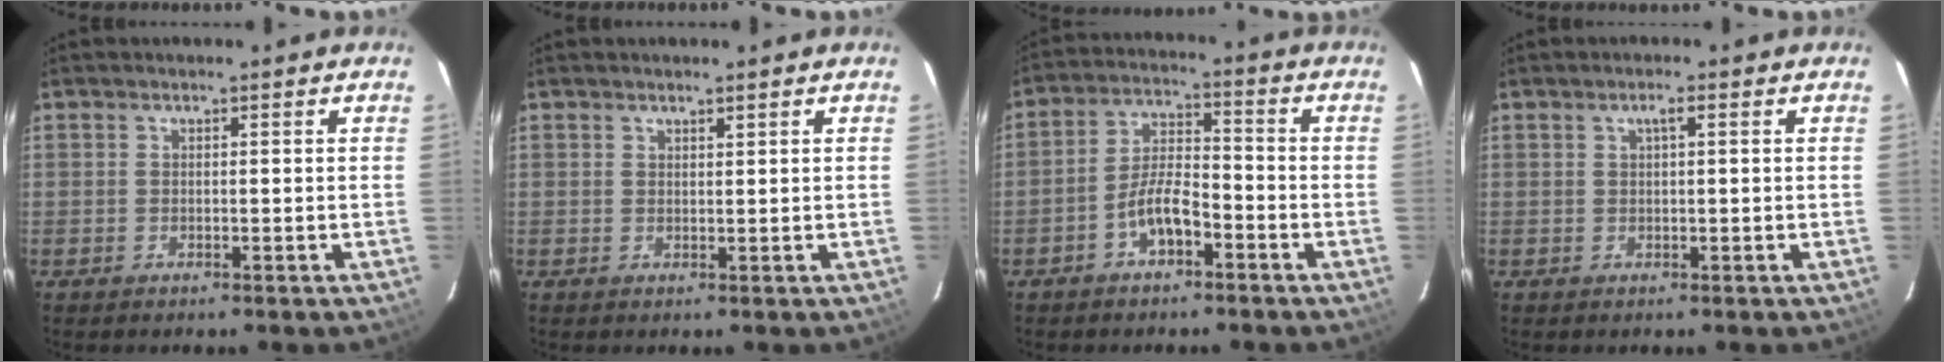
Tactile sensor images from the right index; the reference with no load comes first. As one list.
[{"total": 0.8, "force": [0.7, 0.1, 0.3], "torque": [-0.004, 0.000, 0.013]}, {"total": 6.6, "force": [-3.8, 2.5, 4.8], "torque": [-0.102, 0.016, -0.067]}, {"total": 1.4, "force": [0.5, 0.2, 1.3], "torque": [-0.023, 0.007, 0.009]}]